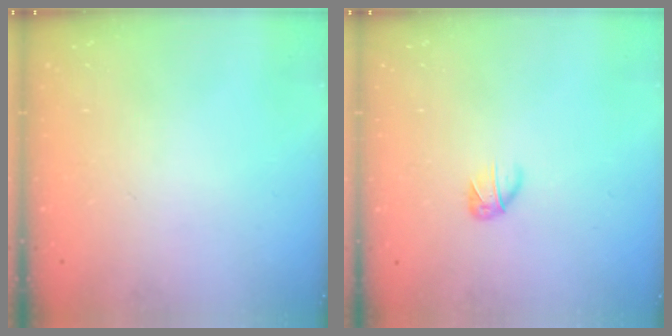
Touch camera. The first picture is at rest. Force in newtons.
{"total": 3.4, "press": 3.3, "slide": 0.9}